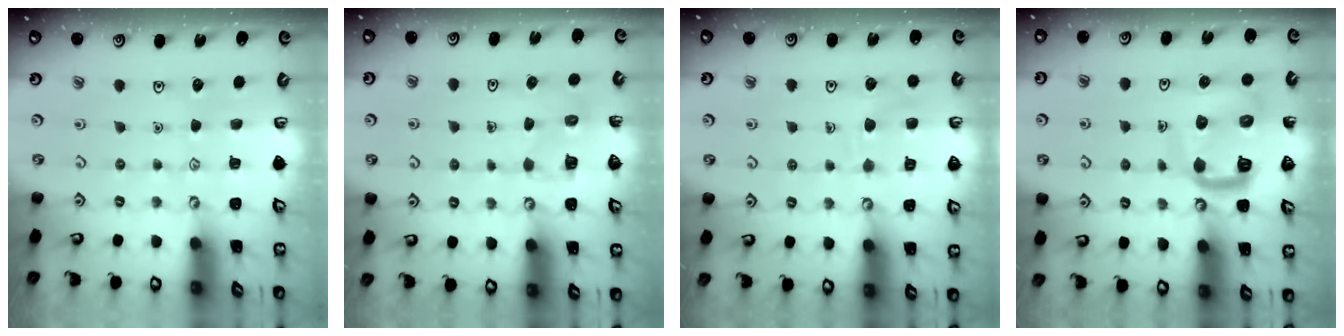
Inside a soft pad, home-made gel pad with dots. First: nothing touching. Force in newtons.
{"total": 3.8, "press": 3.8, "slide": 0.2}
{"total": 8.0, "press": 8.0, "slide": 0.8}
{"total": 11.3, "press": 11.2, "slide": 1.3}